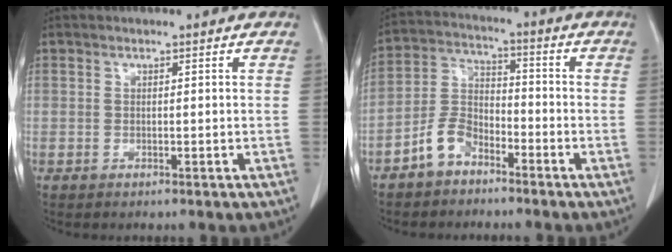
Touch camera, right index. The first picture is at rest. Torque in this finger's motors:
{"motor_torque": [0.04, -0.07, -0.03, -0.03]}